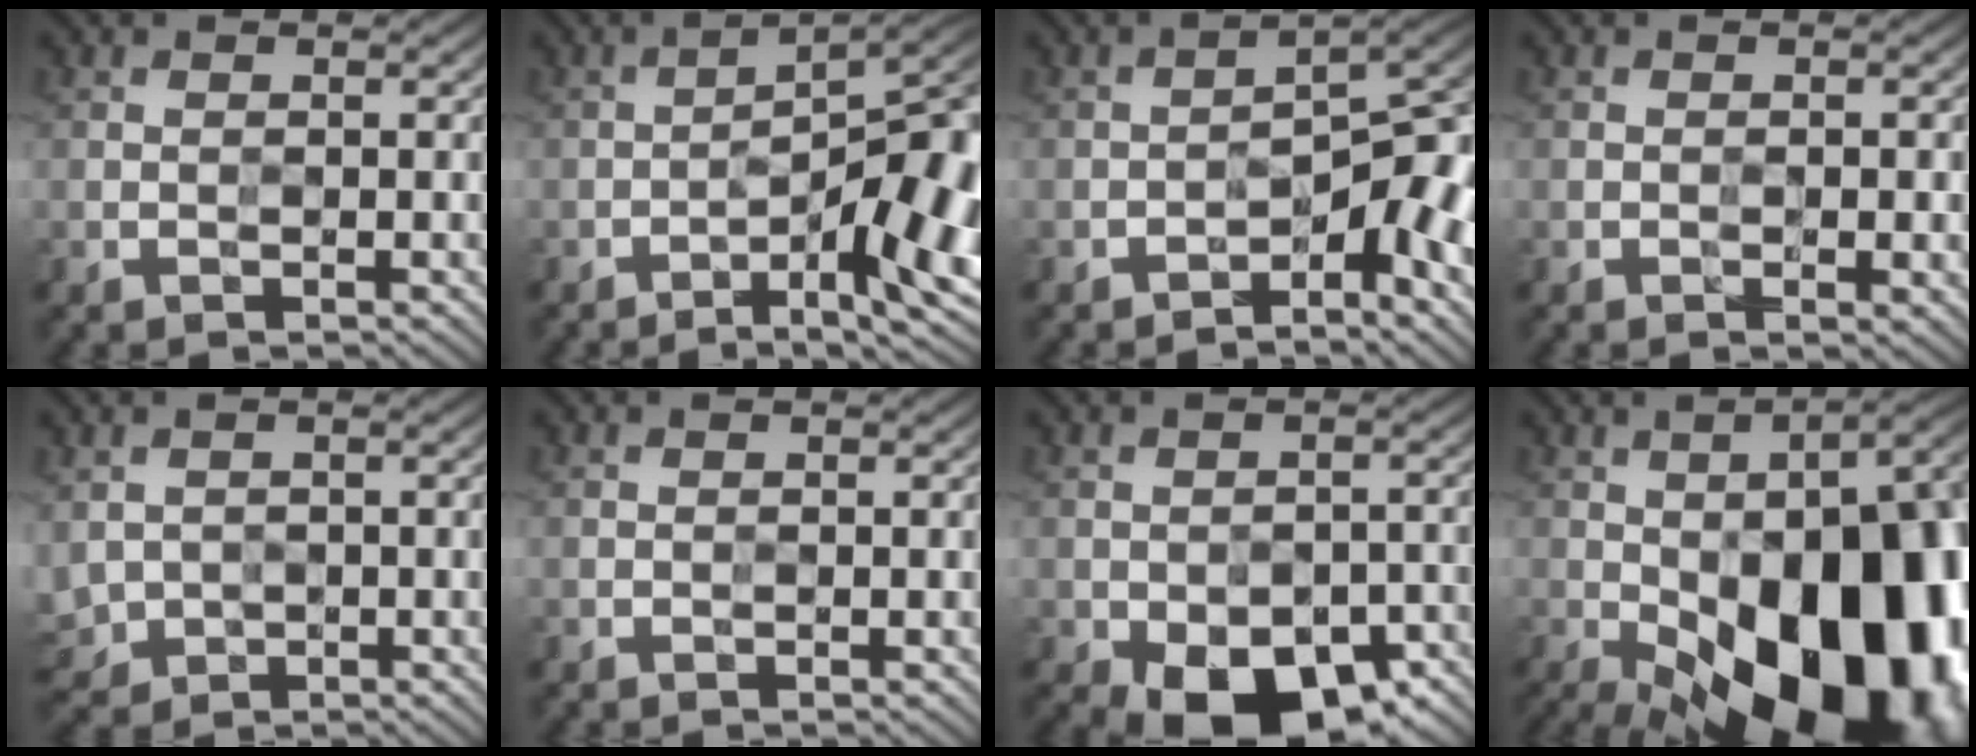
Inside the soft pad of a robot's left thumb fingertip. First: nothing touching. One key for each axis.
{"total": 13.7, "fx": -5.2, "fy": 3.5, "fz": 12.1, "tx": -0.157, "ty": 0.011, "tz": -0.071}
{"total": 8.9, "fx": -3.4, "fy": 2.4, "fz": 7.9, "tx": -0.106, "ty": 0.007, "tz": -0.056}
{"total": 1.9, "fx": -0.3, "fy": 0.7, "fz": 1.7, "tx": -0.025, "ty": -0.003, "tz": -0.002}
{"total": 3.7, "fx": -0.4, "fy": 3.0, "fz": 2.1, "tx": -0.064, "ty": -0.016, "tz": -0.009}
{"total": 0.0}
{"total": 13.1, "fx": -7.3, "fy": 6.9, "fz": 8.3, "tx": -0.123, "ty": -0.030, "tz": -0.102}
{"total": 24.7, "fx": -8.1, "fy": 13.3, "fz": 19.2, "tx": -0.283, "ty": -0.041, "tz": -0.095}